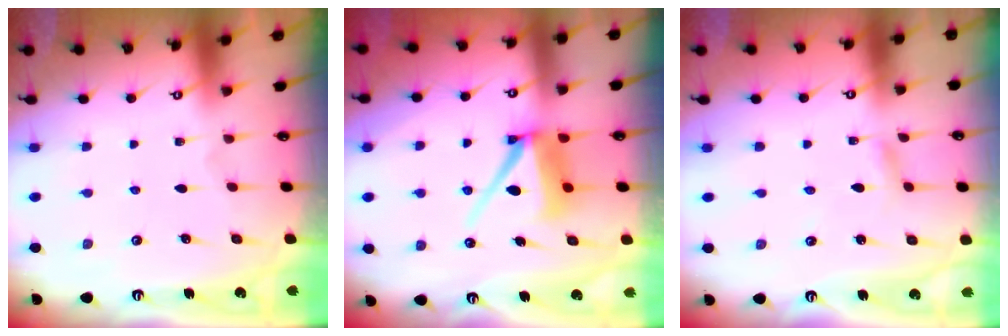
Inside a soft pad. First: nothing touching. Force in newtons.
{"total": 10.0, "press": 9.9, "slide": 1.0}
{"total": 2.5, "press": 2.5, "slide": 0.2}